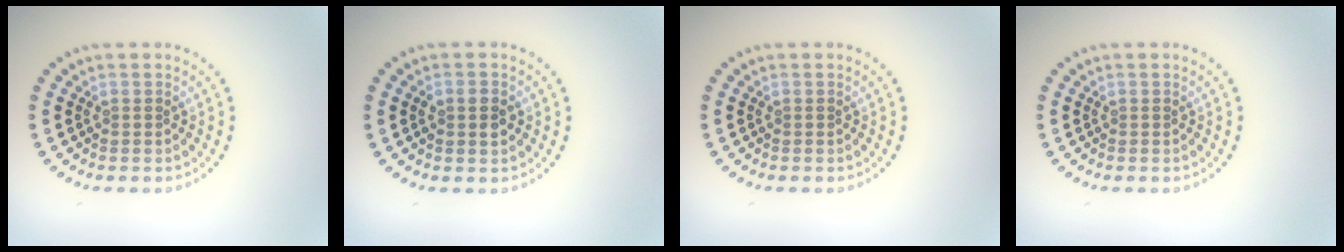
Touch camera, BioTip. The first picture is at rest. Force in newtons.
{"total": 1.7, "press": 1.7, "slide": 0.1}
{"total": 0.0}
{"total": 0.0}